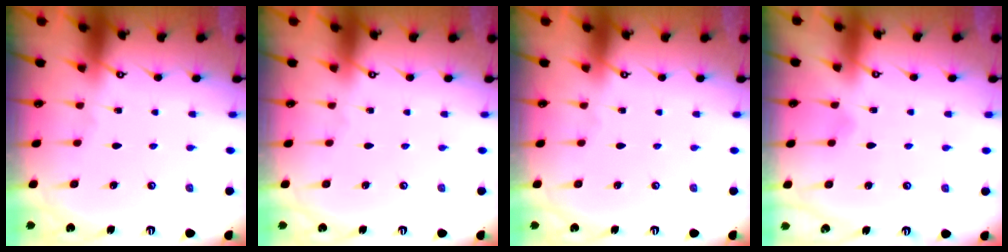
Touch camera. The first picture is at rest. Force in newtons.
{"total": 0.0}
{"total": 0.0}
{"total": 3.7, "press": 3.7, "slide": 0.2}